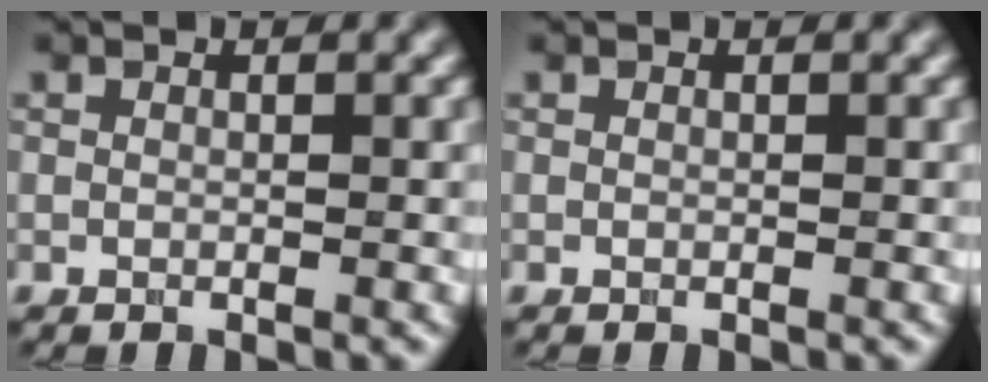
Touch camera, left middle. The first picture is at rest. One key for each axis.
{"total": 0.0}